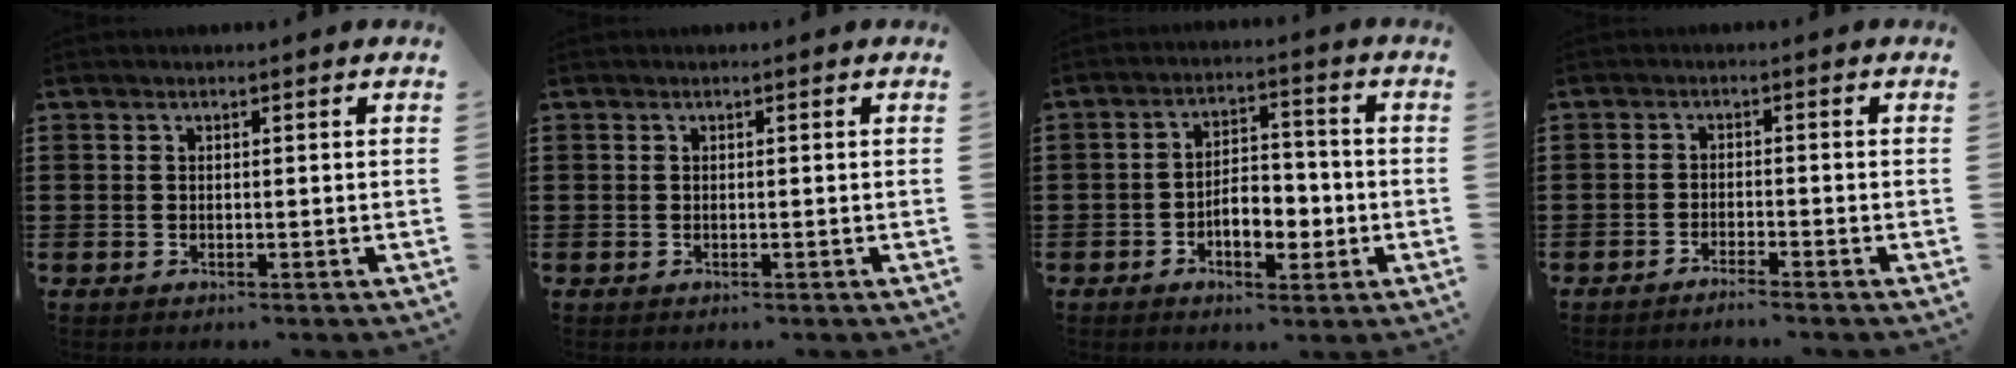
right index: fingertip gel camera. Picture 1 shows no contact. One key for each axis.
{"total": 0.0}
{"total": 6.5, "fx": -2.2, "fy": 3.5, "fz": 5.0, "tx": -0.071, "ty": 0.006, "tz": -0.043}
{"total": 1.8, "fx": -1.7, "fy": -0.3, "fz": 0.3, "tx": -0.006, "ty": 0.003, "tz": -0.034}